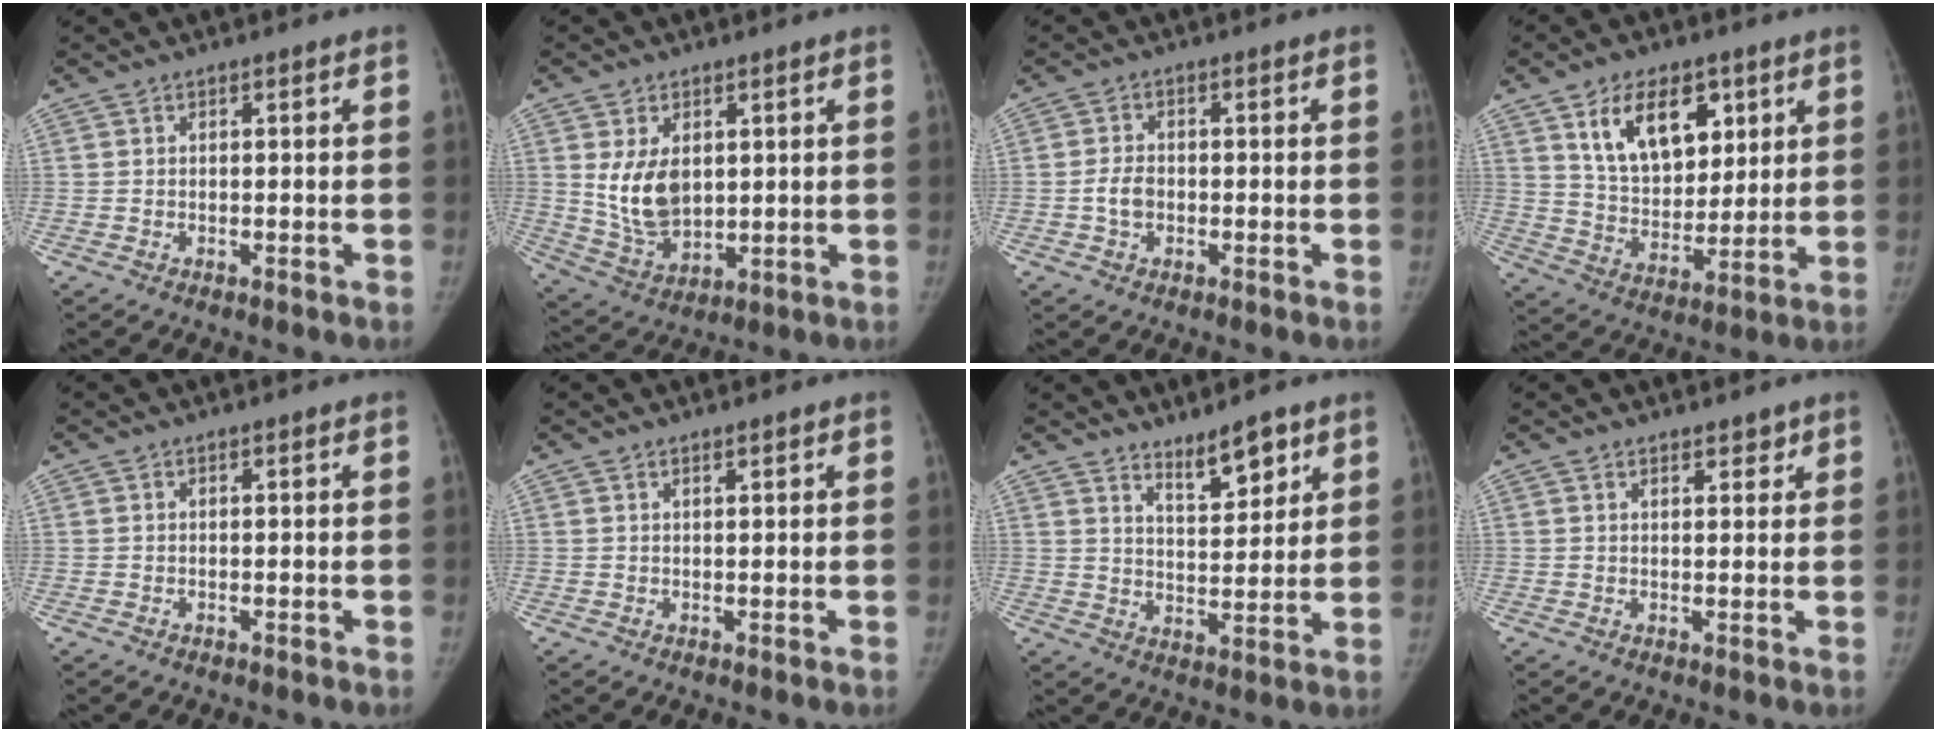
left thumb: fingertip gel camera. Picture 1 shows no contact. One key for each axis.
{"total": 10.2, "fx": 2.1, "fy": 6.6, "fz": 7.5, "tx": -0.116, "ty": -0.020, "tz": 0.059}
{"total": 3.4, "fx": -0.7, "fy": 2.4, "fz": 2.3, "tx": -0.039, "ty": 0.009, "tz": -0.015}
{"total": 14.9, "fx": 6.9, "fy": 9.0, "fz": 9.6, "tx": -0.118, "ty": -0.037, "tz": 0.132}
{"total": 0.0}
{"total": 0.9, "fx": 0.7, "fy": 0.2, "fz": 0.4, "tx": -0.006, "ty": -0.005, "tz": 0.014}
{"total": 7.4, "fx": 5.4, "fy": 2.5, "fz": 4.3, "tx": -0.046, "ty": -0.046, "tz": 0.090}
{"total": 2.4, "fx": 2.0, "fy": 1.1, "fz": 0.9, "tx": 0.002, "ty": -0.011, "tz": 0.026}